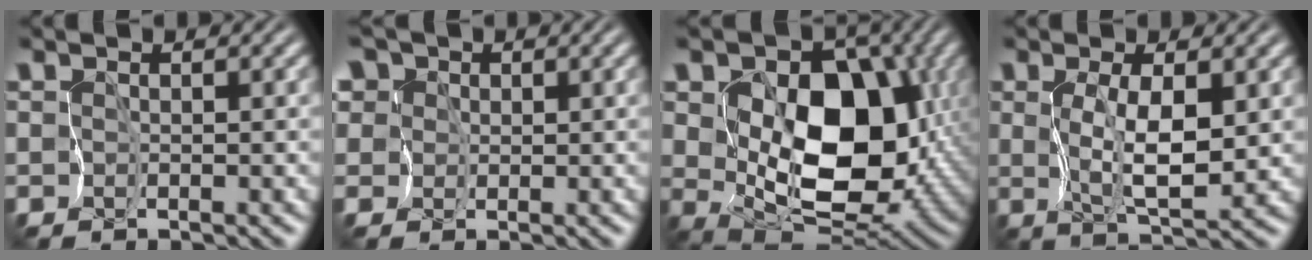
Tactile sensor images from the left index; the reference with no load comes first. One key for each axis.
{"total": 6.7, "fx": 3.1, "fy": 5.2, "fz": 2.8, "tx": -0.052, "ty": 0.018, "tz": 0.021}
{"total": 10.9, "fx": 0.8, "fy": 7.4, "fz": 8.0, "tx": -0.124, "ty": -0.021, "tz": 0.021}
{"total": 3.8, "fx": 0.5, "fy": 1.4, "fz": 3.5, "tx": -0.072, "ty": -0.008, "tz": 0.017}